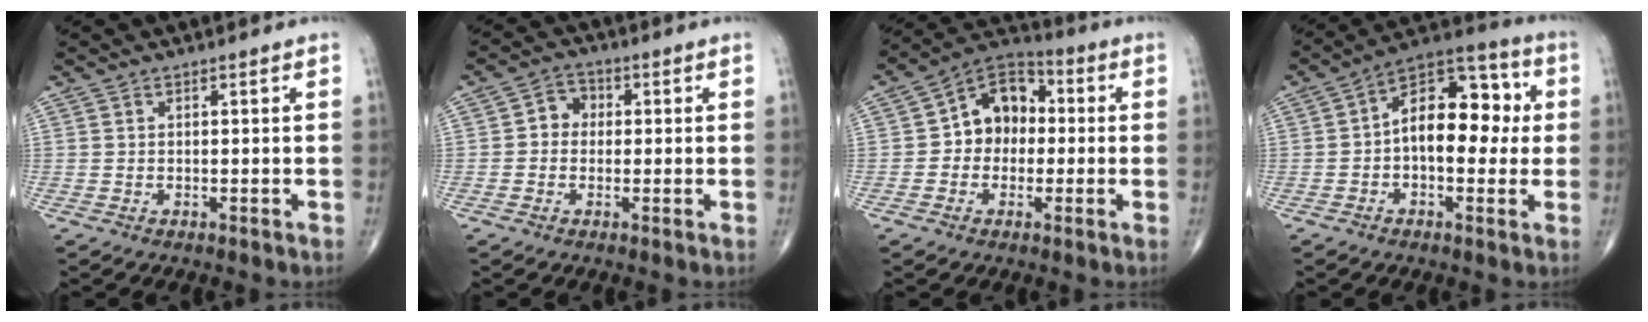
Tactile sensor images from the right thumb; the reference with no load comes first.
{"total": 4.2, "force": [0.0, 3.6, 2.0], "torque": [-0.011, 0.015, -0.011]}
{"total": 10.7, "force": [0.0, 8.4, 6.7], "torque": [-0.067, 0.034, -0.017]}
{"total": 15.0, "force": [0.5, 8.7, 12.2], "torque": [-0.149, 0.038, -0.005]}